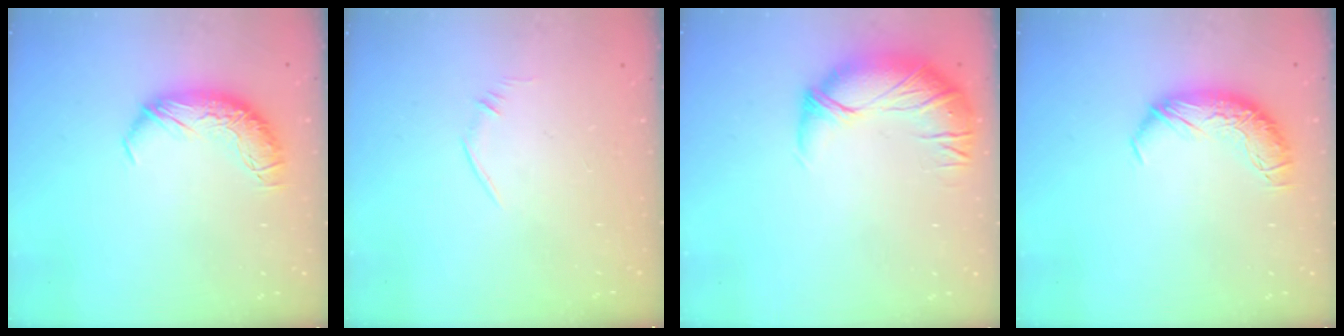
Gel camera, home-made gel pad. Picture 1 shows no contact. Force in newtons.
{"total": 6.1, "press": 6.0, "slide": 1.1}
{"total": 2.8, "press": 1.3, "slide": 2.4}
{"total": 0.0}